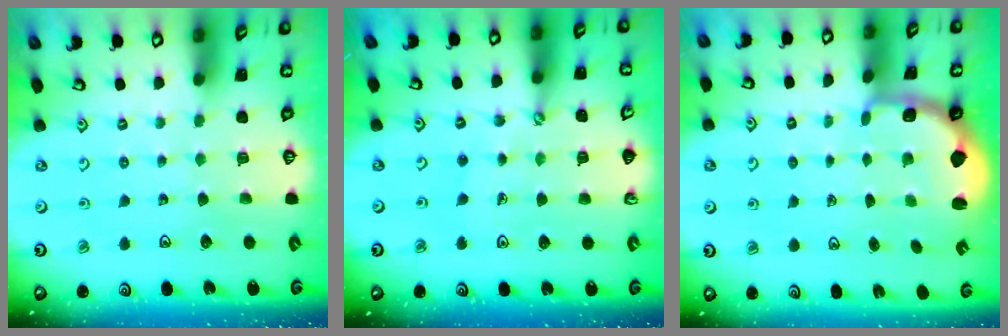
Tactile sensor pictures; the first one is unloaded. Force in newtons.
{"total": 2.8, "press": 2.5, "slide": 1.3}
{"total": 2.4, "press": 1.2, "slide": 2.1}